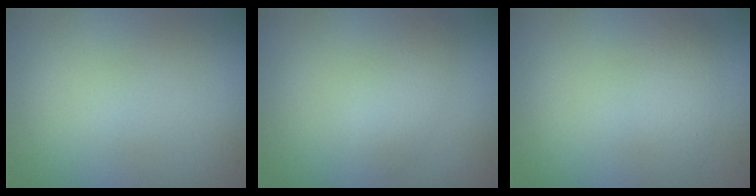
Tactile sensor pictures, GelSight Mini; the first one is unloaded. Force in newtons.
{"total": 2.3, "press": 2.3, "slide": 0.2}
{"total": 1.8, "press": 1.8, "slide": 0.2}